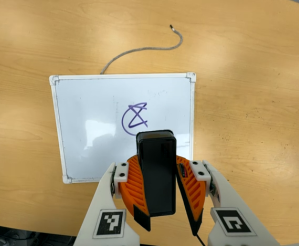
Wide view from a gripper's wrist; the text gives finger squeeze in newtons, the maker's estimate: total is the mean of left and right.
{"total": 11.9, "left": 12.1, "right": 11.7}